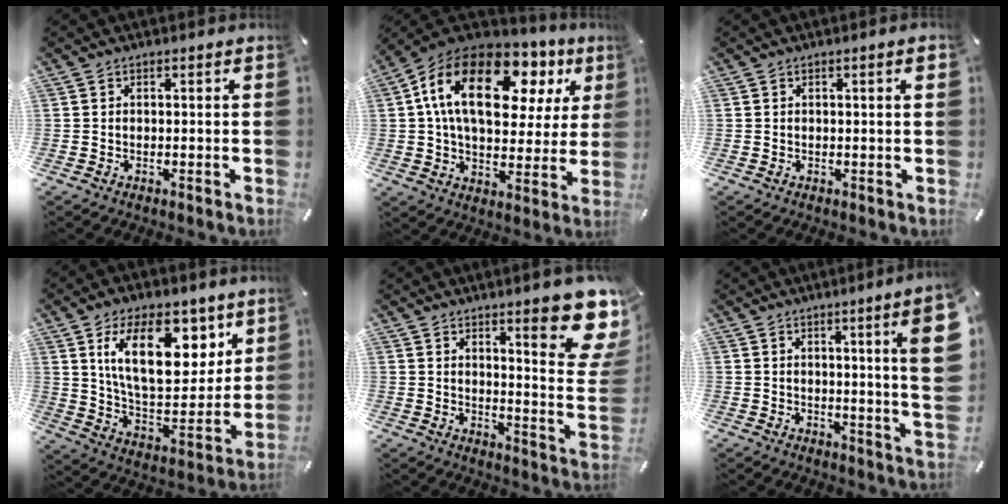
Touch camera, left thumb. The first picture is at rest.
{"total": 22.0, "force": [8.3, 12.7, 16.0], "torque": [-0.297, -0.018, 0.135]}
{"total": 1.7, "force": [0.3, 0.1, 1.6], "torque": [-0.029, 0.001, 0.005]}
{"total": 20.3, "force": [10.0, 10.9, 14.0], "torque": [-0.221, -0.030, 0.172]}
{"total": 16.1, "force": [9.8, 3.8, 12.2], "torque": [-0.158, -0.077, 0.156]}
{"total": 11.5, "force": [3.3, 0.0, 11.0], "torque": [-0.161, -0.022, 0.044]}